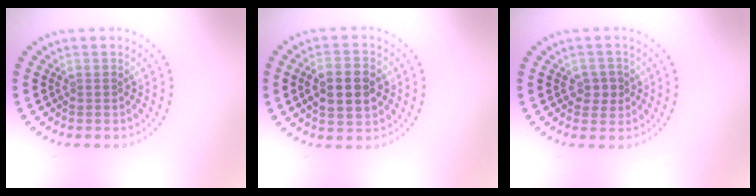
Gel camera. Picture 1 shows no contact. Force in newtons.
{"total": 4.3, "press": 4.3, "slide": 0.3}
{"total": 1.8, "press": 1.7, "slide": 0.5}